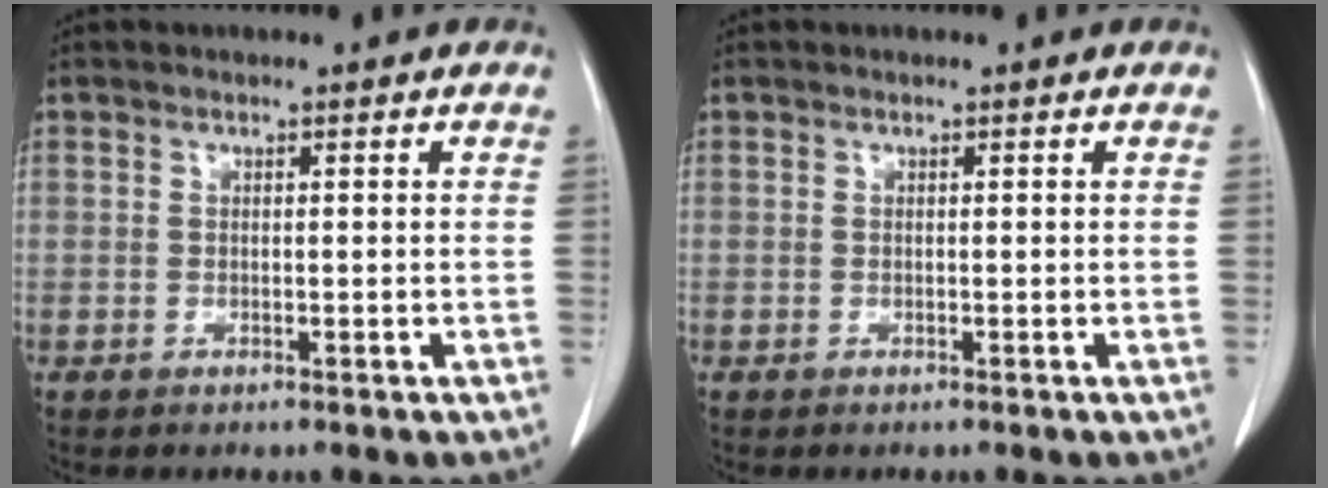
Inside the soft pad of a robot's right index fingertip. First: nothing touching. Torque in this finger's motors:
{"motor_torque": [0.00, 0.00, 0.00, 0.00]}